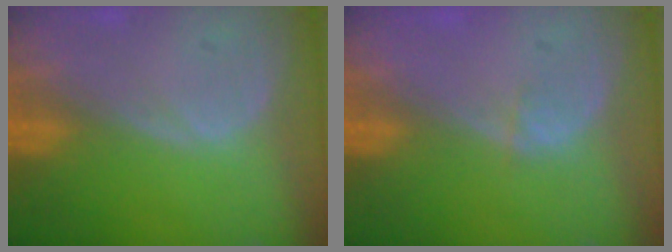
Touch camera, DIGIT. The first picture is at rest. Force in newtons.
{"total": 0.8, "press": 0.7, "slide": 0.4}